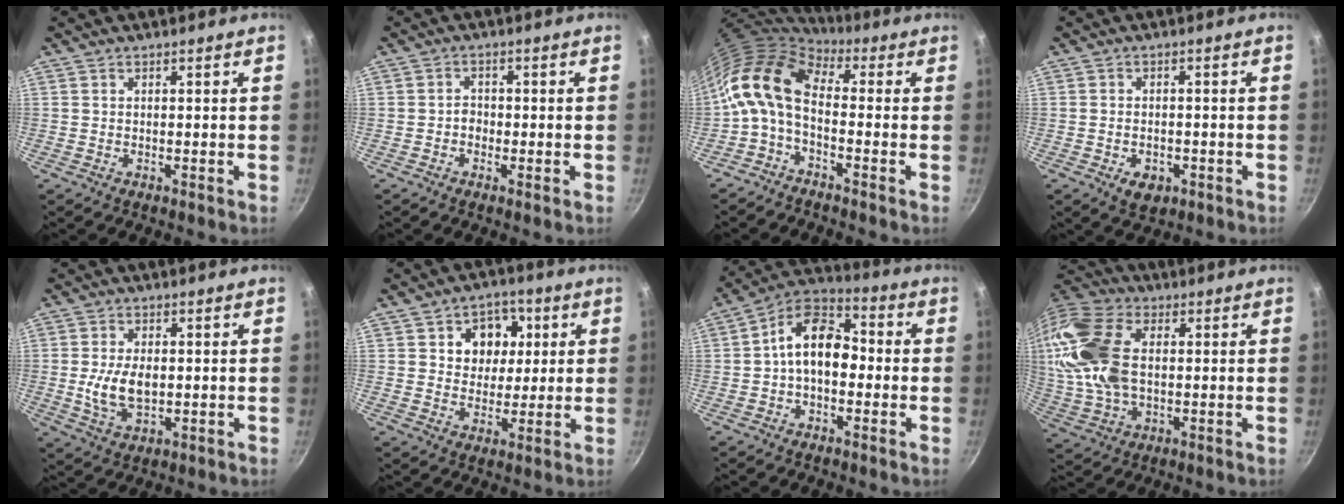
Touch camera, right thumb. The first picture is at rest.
{"total": 2.1, "force": [-0.6, 1.6, 1.2], "torque": [-0.007, 0.005, -0.020]}
{"total": 11.8, "force": [-1.7, 6.4, 9.7], "torque": [-0.188, 0.057, -0.053]}
{"total": 4.2, "force": [-1.8, 2.8, 2.6], "torque": [-0.033, 0.006, -0.021]}
{"total": 7.7, "force": [-0.3, 4.4, 6.2], "torque": [-0.117, -0.006, 0.000]}
{"total": 9.5, "force": [2.6, 7.6, 5.0], "torque": [-0.022, -0.001, 0.037]}
{"total": 12.7, "force": [-0.4, 8.0, 9.8], "torque": [-0.136, 0.041, -0.022]}
{"total": 23.1, "force": [3.4, 14.4, 17.7], "torque": [-0.434, 0.019, 0.064]}